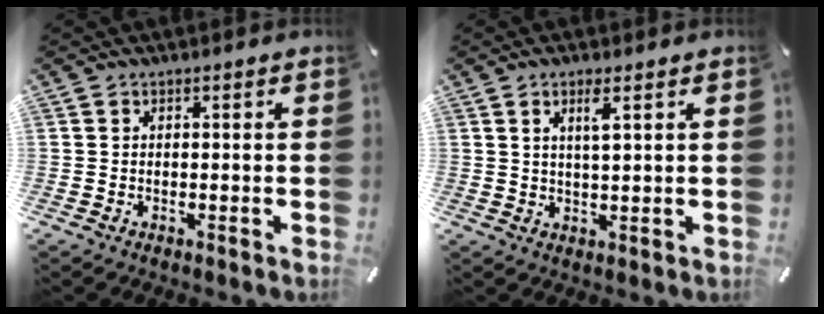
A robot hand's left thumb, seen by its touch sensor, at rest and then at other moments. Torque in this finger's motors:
{"motor_torque": [0.08, -0.39, 0.04, 0.17, 0.01]}